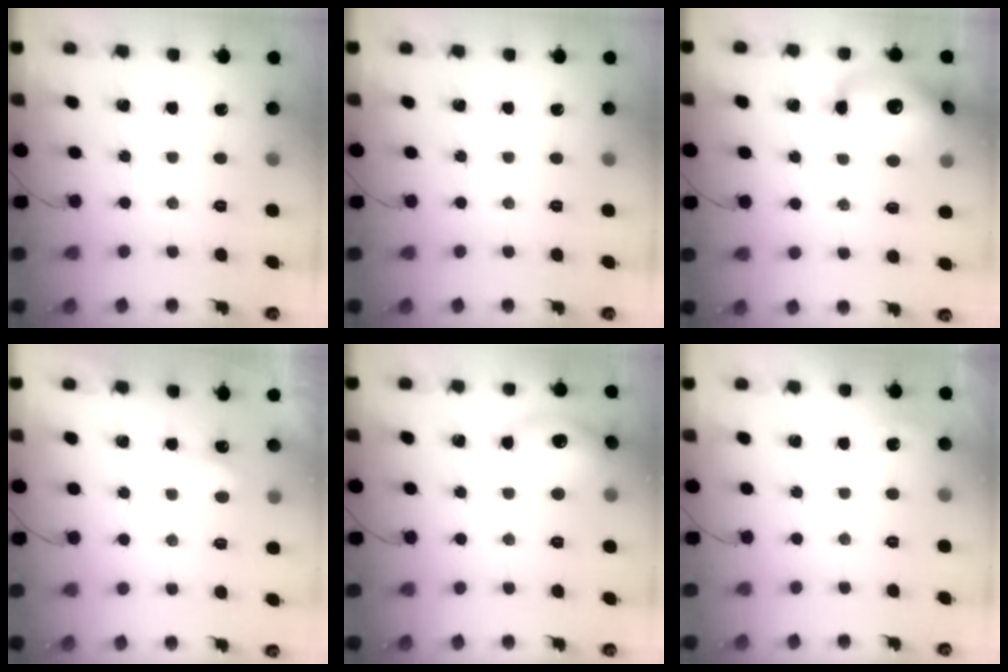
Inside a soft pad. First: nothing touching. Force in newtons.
{"total": 0.0}
{"total": 16.1, "press": 15.8, "slide": 2.9}
{"total": 3.7, "press": 3.5, "slide": 1.1}
{"total": 11.9, "press": 11.9, "slide": 1.2}
{"total": 3.7, "press": 3.4, "slide": 1.6}